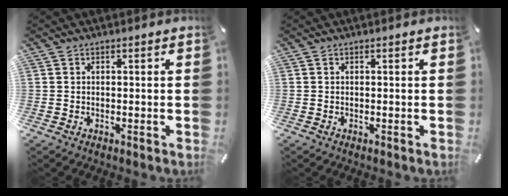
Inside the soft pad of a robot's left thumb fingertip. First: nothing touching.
{"total": 0.0}